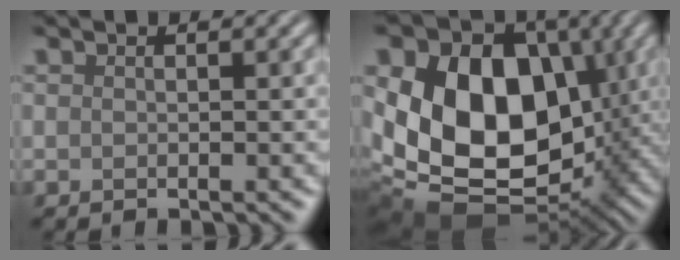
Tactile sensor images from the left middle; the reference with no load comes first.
{"total": 18.1, "force": [1.0, 13.0, 12.6], "torque": [-0.205, 0.002, 0.023]}